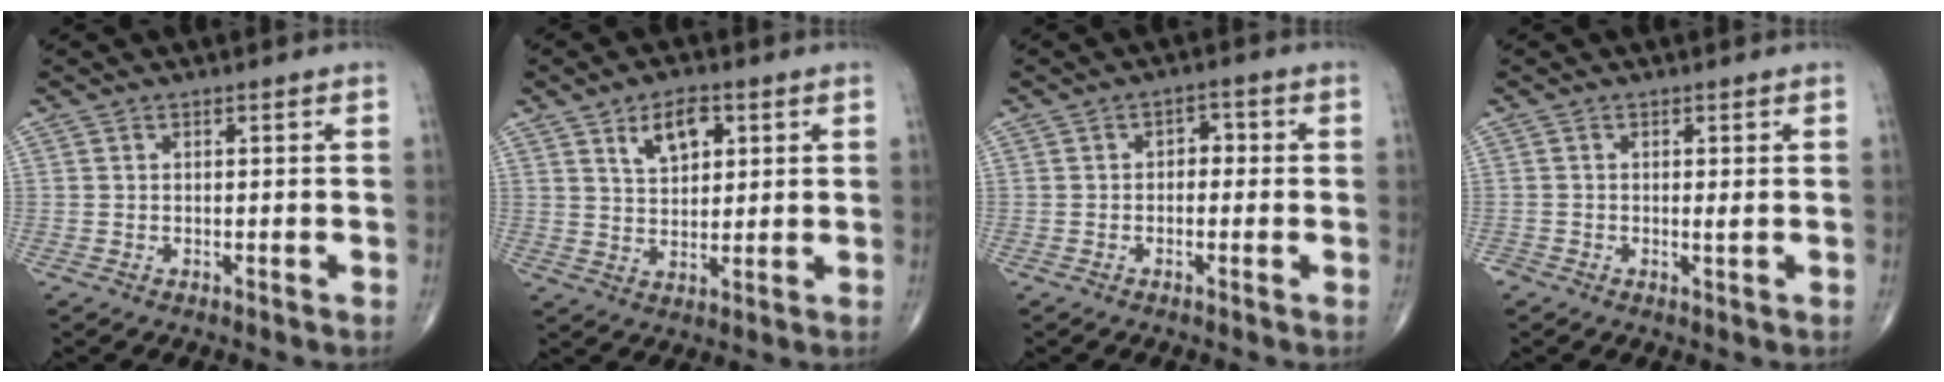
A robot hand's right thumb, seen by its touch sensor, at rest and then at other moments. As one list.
[{"total": 7.1, "force": [3.3, 4.0, 4.9], "torque": [-0.062, -0.016, 0.057]}, {"total": 2.7, "force": [-0.1, 2.0, 1.9], "torque": [-0.003, 0.013, -0.011]}, {"total": 0.9, "force": [-0.1, 0.3, 0.8], "torque": [-0.010, -0.003, -0.005]}]